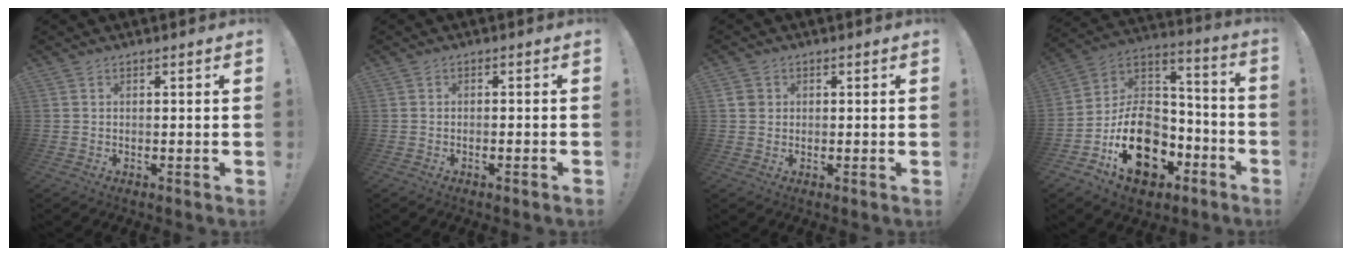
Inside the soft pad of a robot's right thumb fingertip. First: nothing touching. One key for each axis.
{"total": 1.5, "fx": -1.2, "fy": -0.1, "fz": 0.8, "tx": -0.015, "ty": 0.003, "tz": -0.021}
{"total": 2.8, "fx": 0.5, "fy": 2.5, "fz": 0.9, "tx": -0.015, "ty": 0.007, "tz": 0.011}
{"total": 21.0, "fx": -8.5, "fy": 15.2, "fz": 11.7, "tx": -0.169, "ty": 0.052, "tz": -0.125}